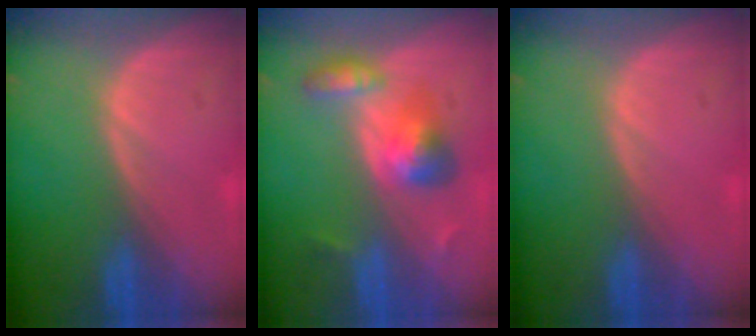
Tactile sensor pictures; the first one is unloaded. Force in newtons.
{"total": 5.7, "press": 5.6, "slide": 1.0}
{"total": 0.0}